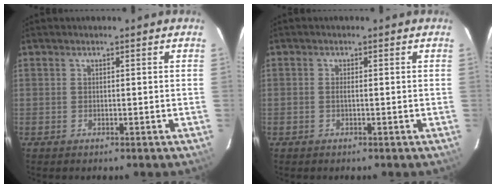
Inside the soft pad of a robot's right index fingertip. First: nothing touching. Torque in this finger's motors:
{"motor_torque": [-0.09, 0.11, -0.03, 0.01]}